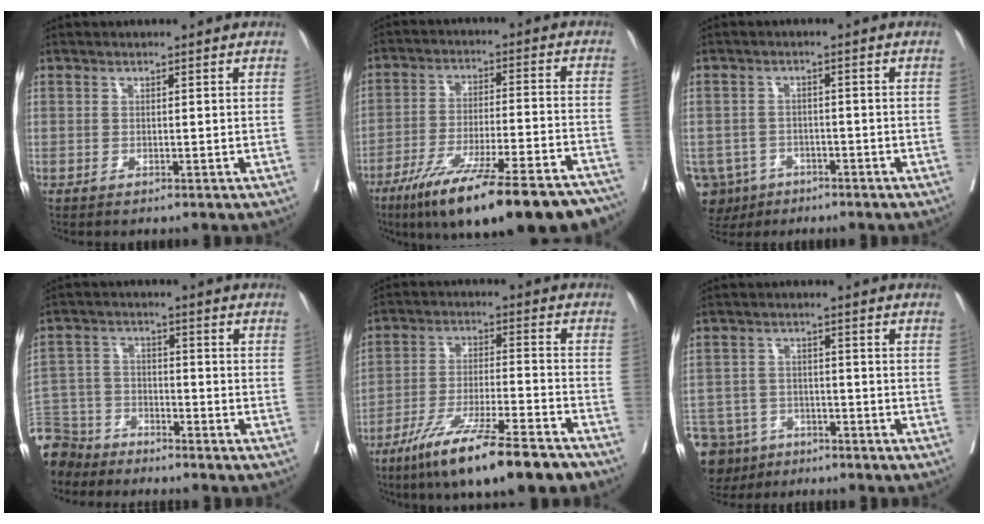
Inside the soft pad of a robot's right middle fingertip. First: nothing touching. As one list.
[{"total": 24.6, "force": [-19.2, 2.8, 15.0], "torque": [-0.174, -0.014, -0.288]}, {"total": 8.2, "force": [-4.6, 6.5, 1.7], "torque": [-0.045, 0.003, -0.069]}, {"total": 11.0, "force": [-9.8, 4.8, 1.2], "torque": [-0.044, 0.006, -0.187]}, {"total": 16.3, "force": [-12.0, 1.4, 11.0], "torque": [-0.183, -0.033, -0.205]}, {"total": 12.4, "force": [-8.6, 8.2, 3.6], "torque": [-0.094, -0.003, -0.127]}]